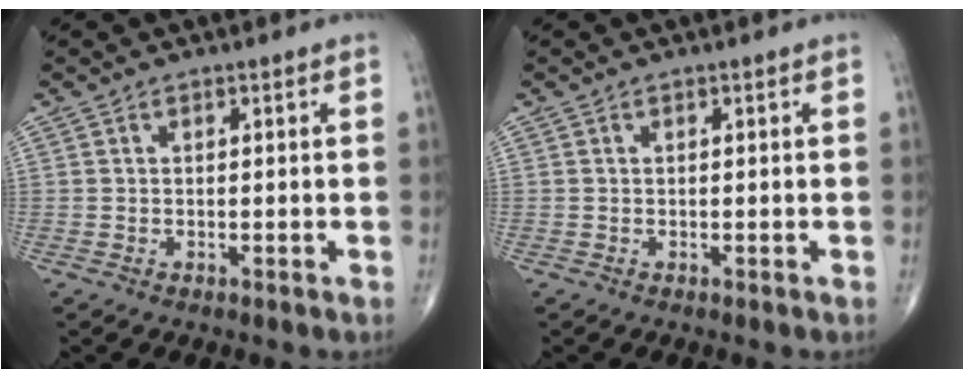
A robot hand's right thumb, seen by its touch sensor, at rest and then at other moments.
{"total": 0.0}